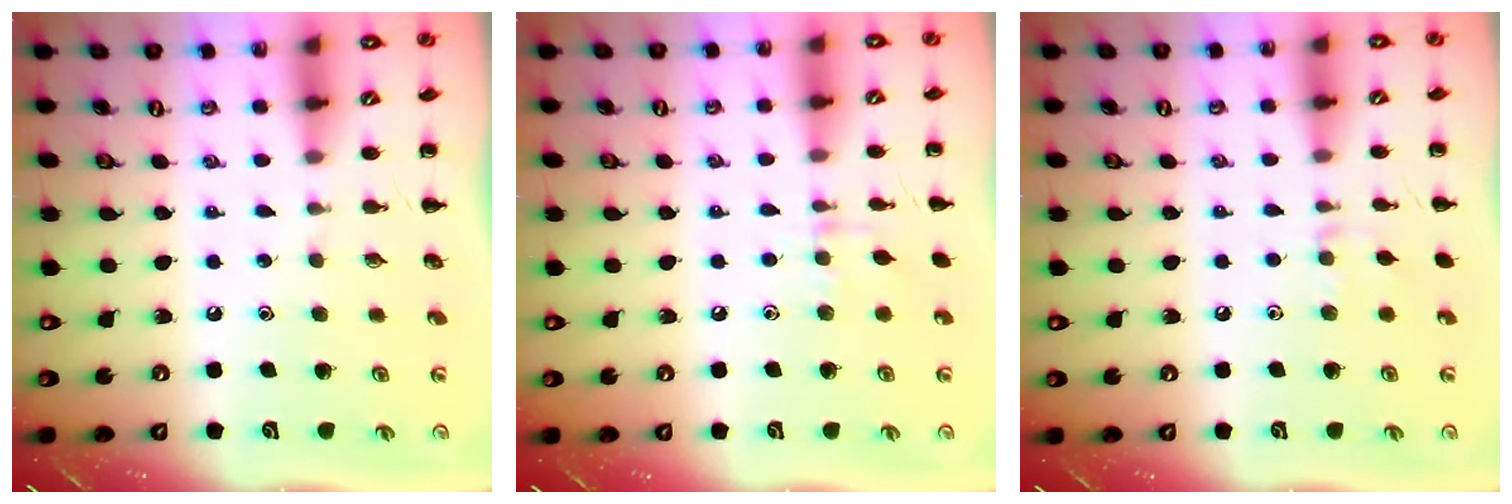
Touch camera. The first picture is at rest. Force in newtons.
{"total": 5.6, "press": 5.3, "slide": 1.8}
{"total": 5.5, "press": 5.1, "slide": 1.8}